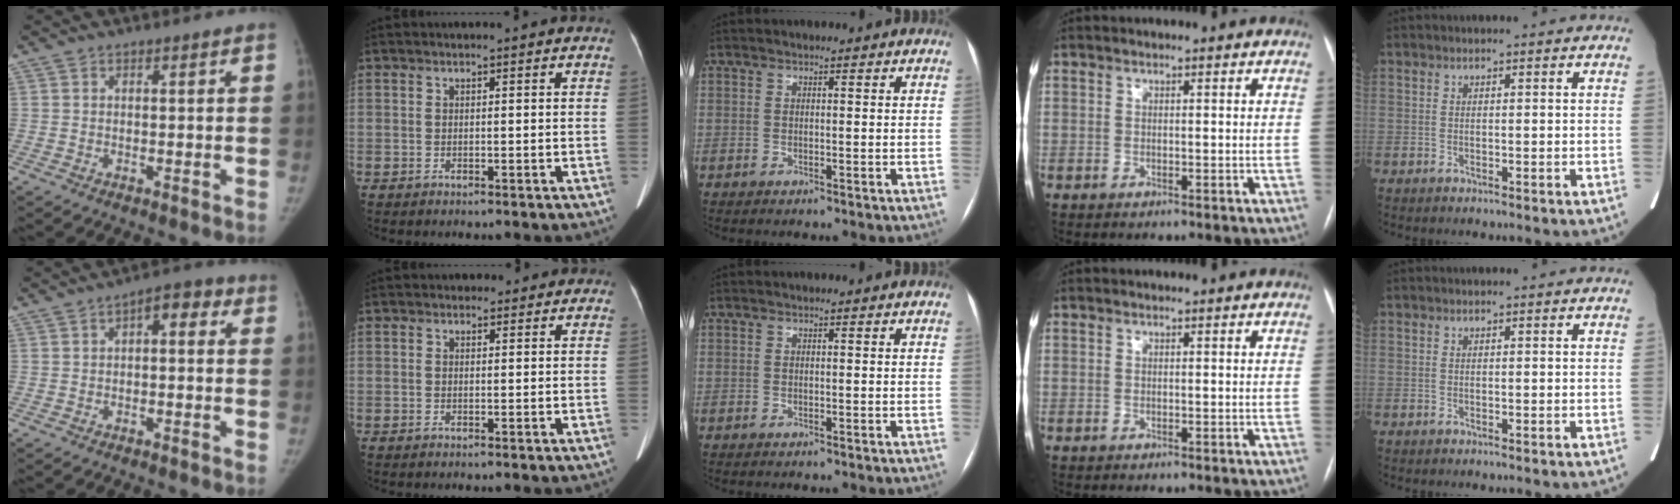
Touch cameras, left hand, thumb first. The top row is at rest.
{"thumb": {"total": 5.3, "force": [1.0, 2.8, 4.4], "torque": [-0.039, 0.023, 0.002]}, "index": {"total": 1.3, "force": [0.8, 1.0, 0.1], "torque": [0.006, 0.004, 0.005]}}